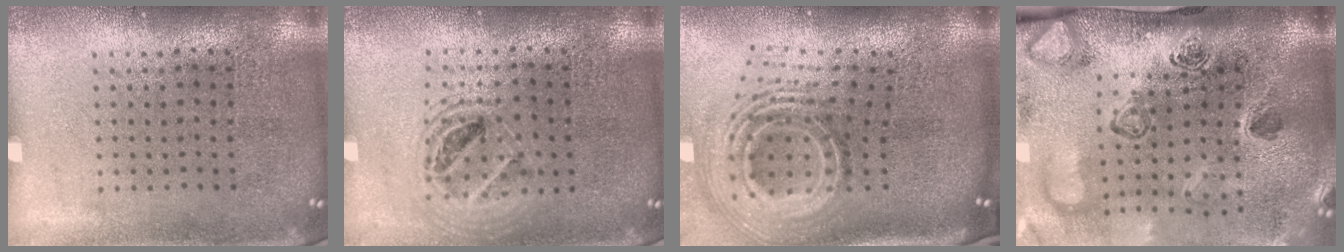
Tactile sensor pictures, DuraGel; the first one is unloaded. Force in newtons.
{"total": 1.4, "press": 1.3, "slide": 0.6}
{"total": 3.1, "press": 1.9, "slide": 2.4}
{"total": 4.8, "press": 3.2, "slide": 3.6}